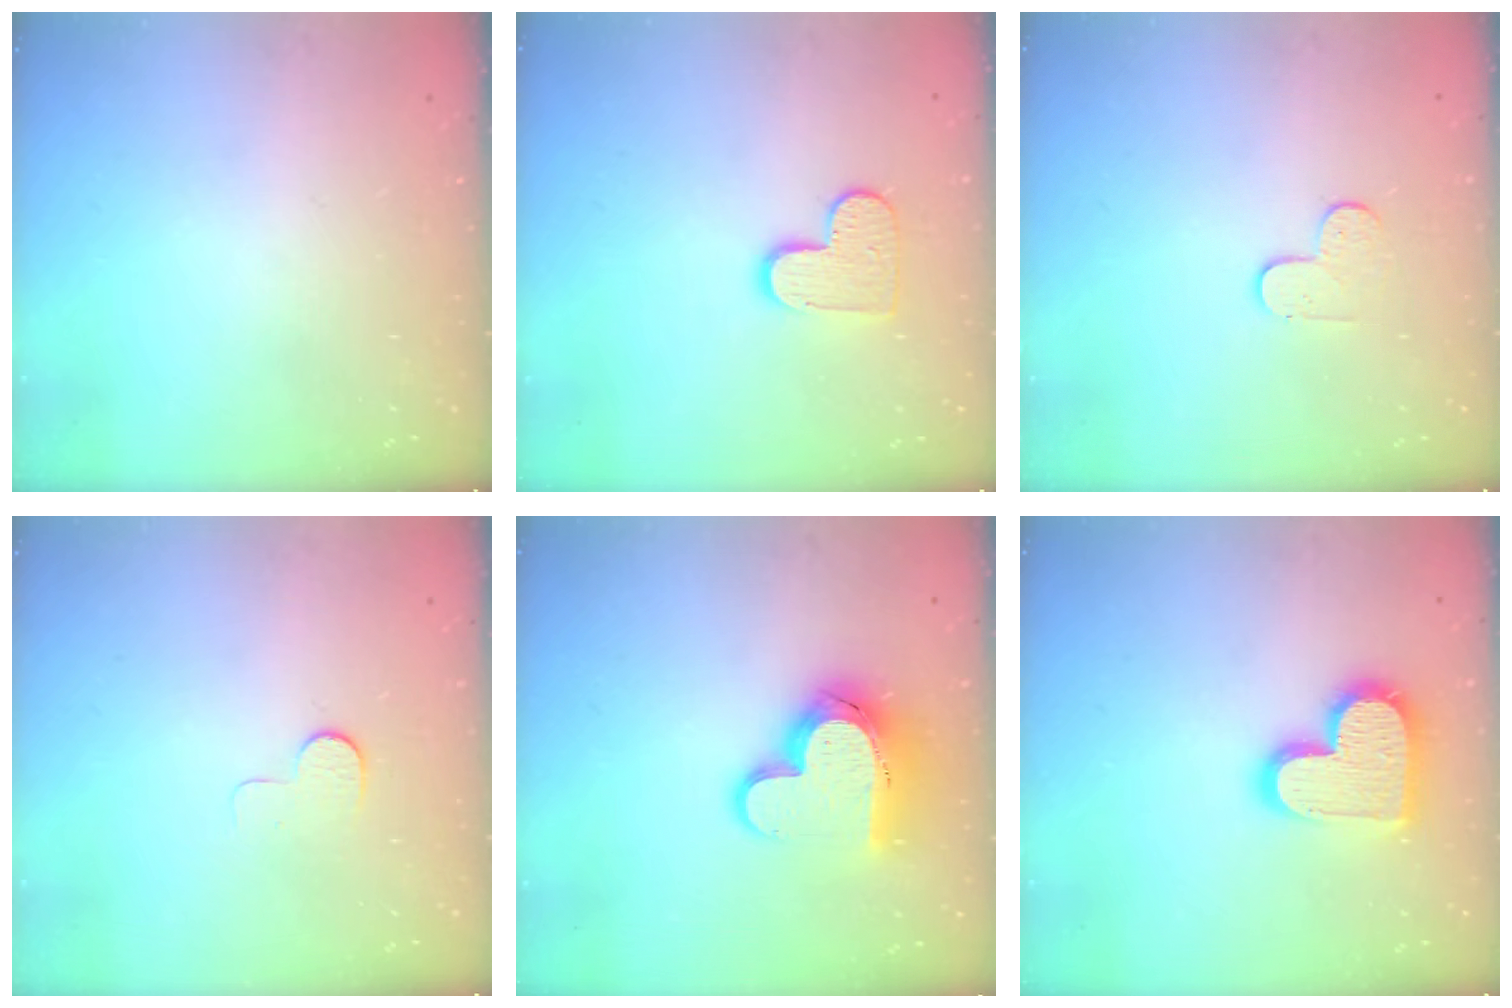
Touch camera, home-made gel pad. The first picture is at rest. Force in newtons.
{"total": 9.2, "press": 9.2, "slide": 0.2}
{"total": 5.4, "press": 5.3, "slide": 0.6}
{"total": 6.5, "press": 6.5, "slide": 0.5}
{"total": 14.8, "press": 14.7, "slide": 1.3}
{"total": 15.8, "press": 15.7, "slide": 1.0}